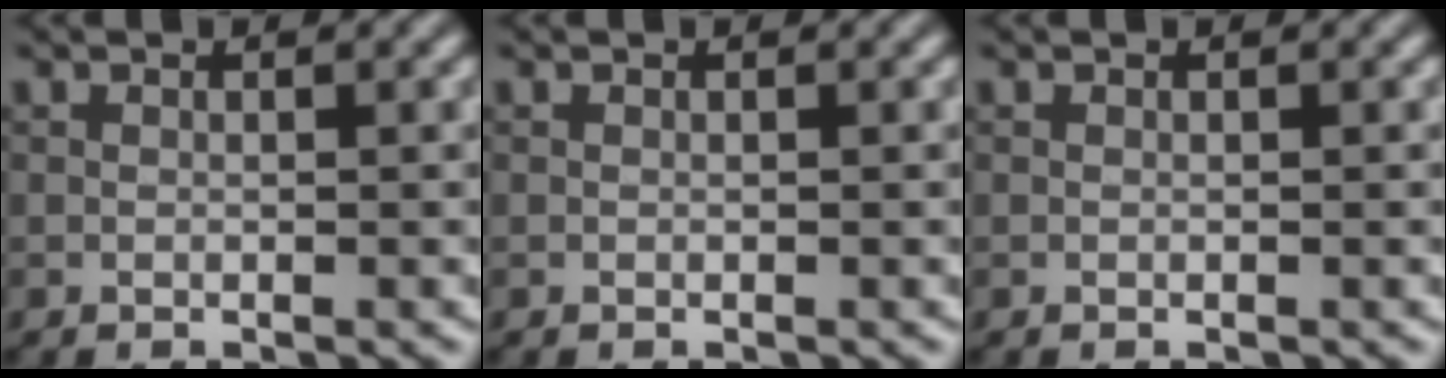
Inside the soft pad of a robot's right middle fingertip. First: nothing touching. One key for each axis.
{"total": 0.0}
{"total": 0.0}